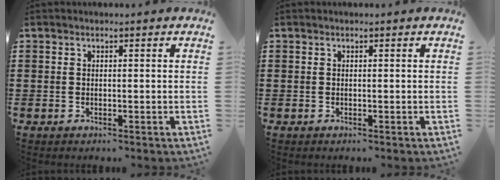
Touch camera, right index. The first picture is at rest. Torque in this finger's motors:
{"motor_torque": [0.52, 0.86, 0.00, 0.00]}